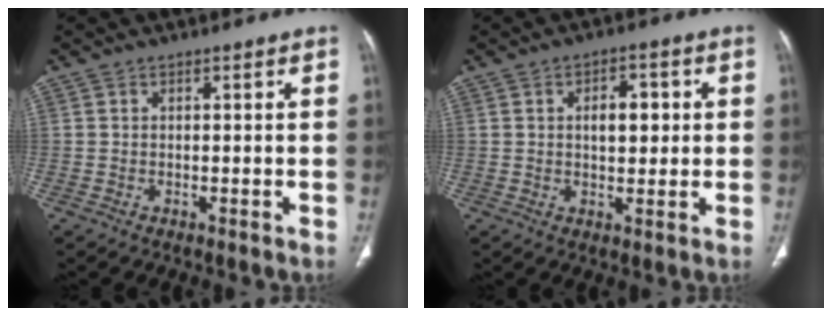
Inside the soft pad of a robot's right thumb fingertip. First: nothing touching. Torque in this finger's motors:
{"motor_torque": [0.20, -0.04, 0.19, 0.70, 0.14]}